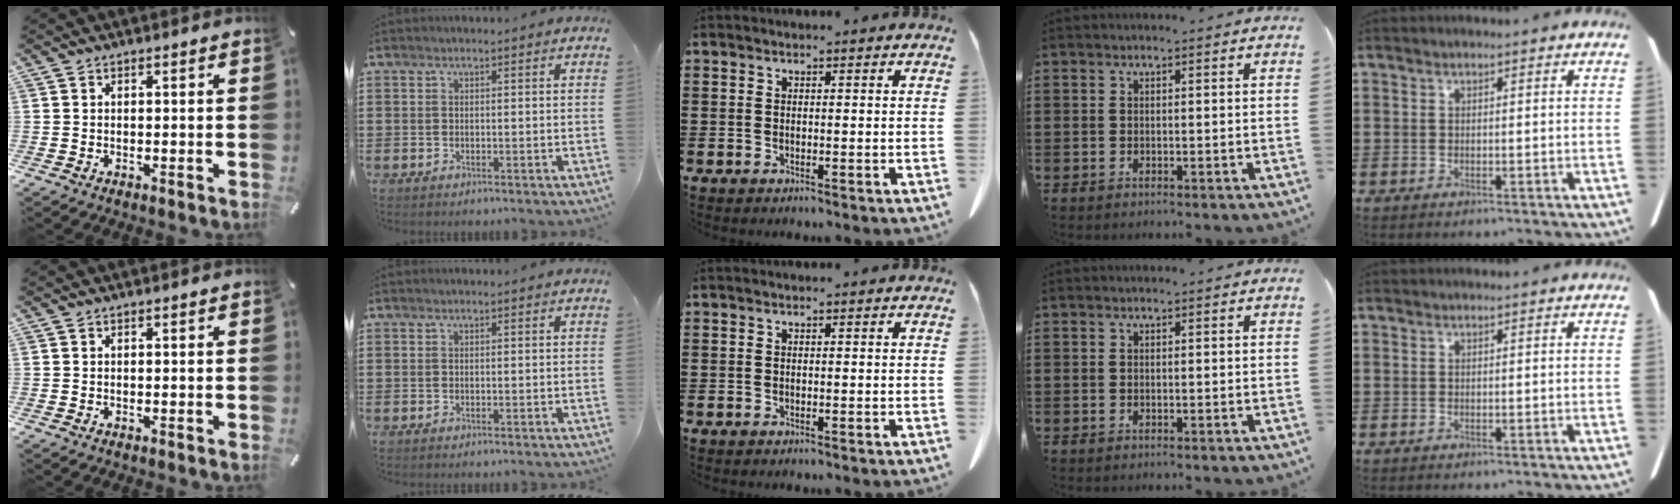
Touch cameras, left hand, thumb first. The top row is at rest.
{}